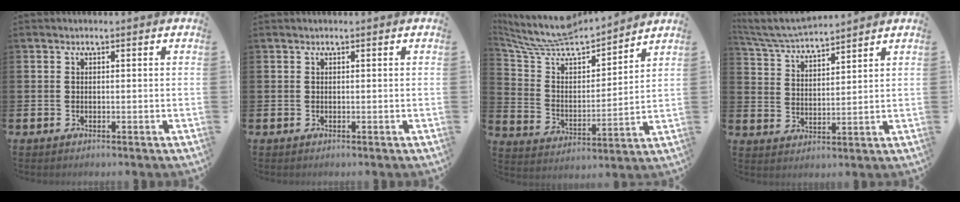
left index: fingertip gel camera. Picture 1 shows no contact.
{"total": 0.0}
{"total": 8.9, "force": [8.2, 2.6, 2.6], "torque": [-0.099, -0.060, 0.142]}
{"total": 5.1, "force": [5.1, 0.1, 0.7], "torque": [-0.040, -0.030, 0.090]}